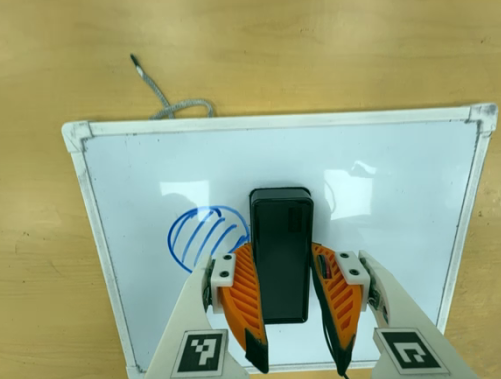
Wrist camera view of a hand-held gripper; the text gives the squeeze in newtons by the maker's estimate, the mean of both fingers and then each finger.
{"total": 9.6, "left": 9.0, "right": 10.2}